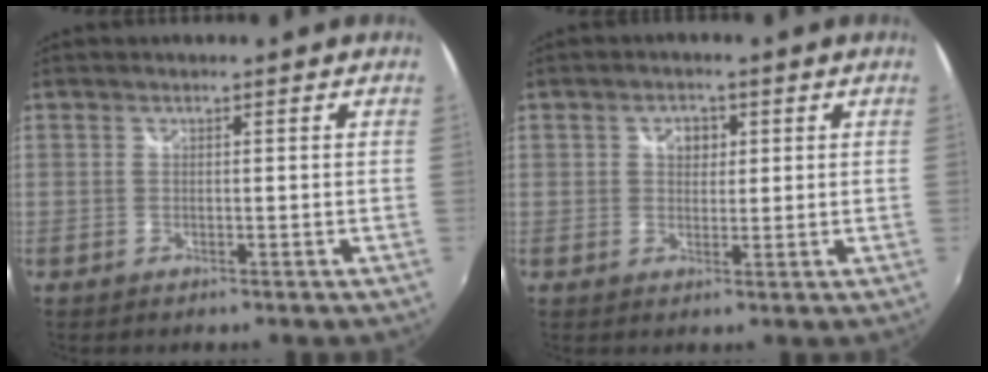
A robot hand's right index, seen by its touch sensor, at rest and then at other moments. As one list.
[{"total": 3.1, "force": [0.9, 2.5, 1.6], "torque": [-0.018, 0.007, 0.013]}]